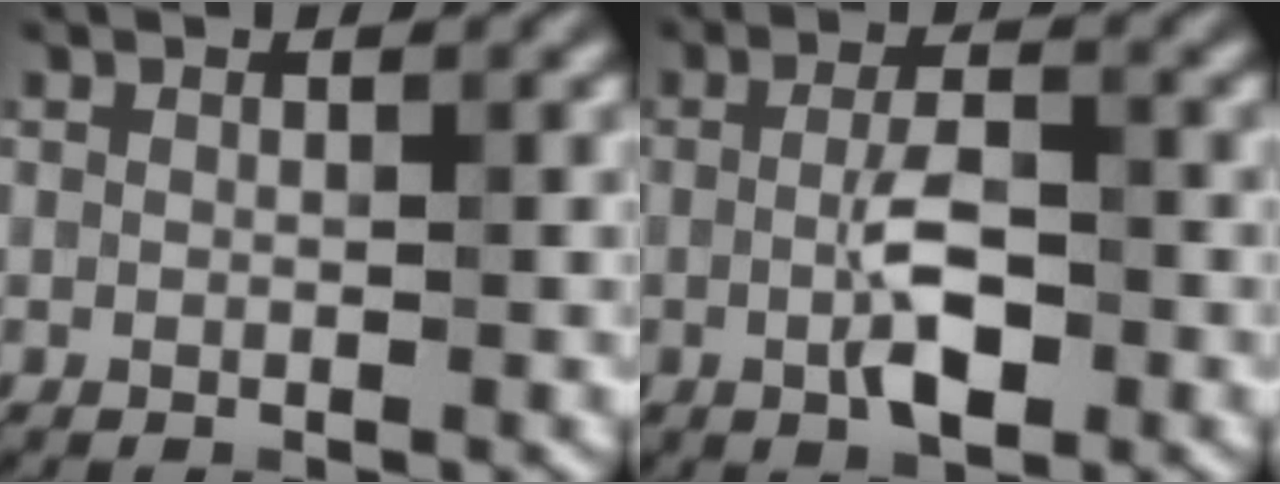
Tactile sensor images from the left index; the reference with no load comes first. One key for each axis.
{"total": 4.1, "fx": -0.8, "fy": 1.4, "fz": 3.8, "tx": -0.072, "ty": -0.002, "tz": -0.016}